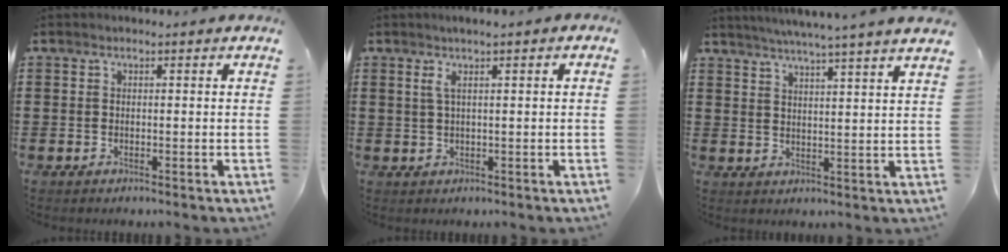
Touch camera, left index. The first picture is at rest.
{"total": 2.0, "force": [0.5, 0.0, 1.9], "torque": [-0.046, -0.006, 0.007]}
{"total": 4.7, "force": [4.2, -1.2, 1.7], "torque": [-0.046, -0.023, 0.071]}